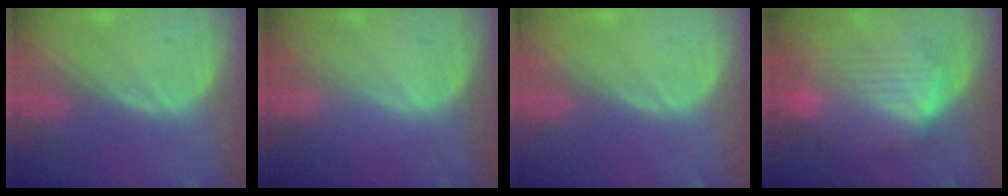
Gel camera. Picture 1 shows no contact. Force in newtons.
{"total": 0.0}
{"total": 0.0}
{"total": 7.8, "press": 7.8, "slide": 0.1}